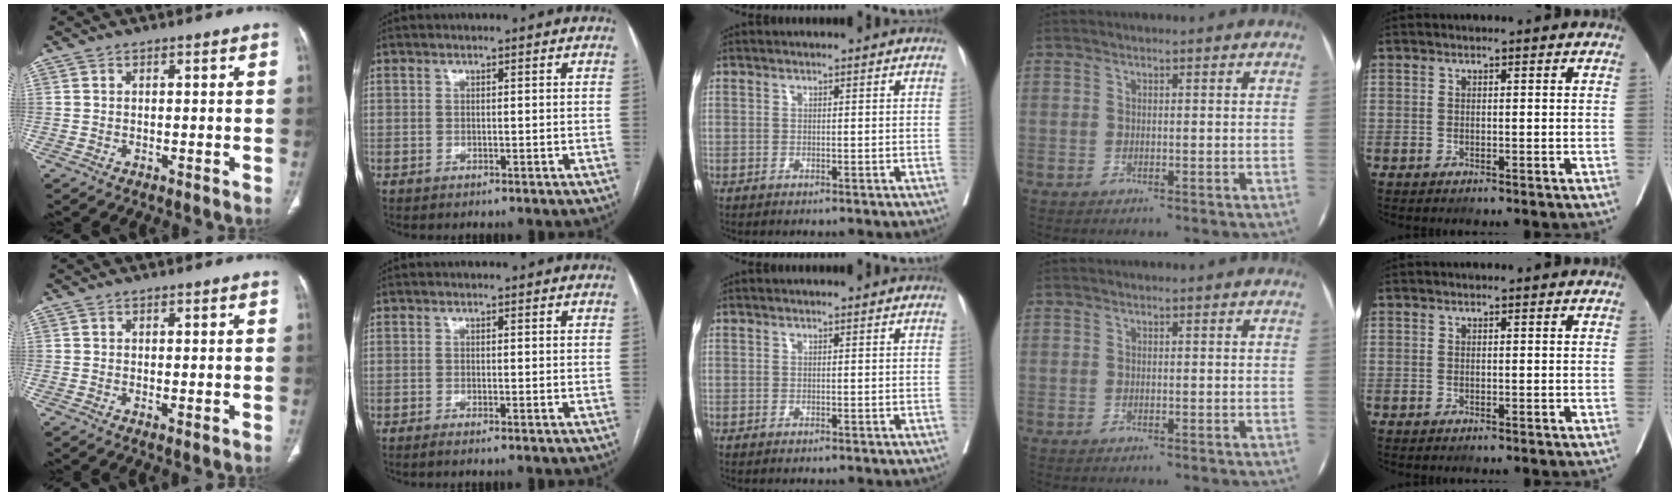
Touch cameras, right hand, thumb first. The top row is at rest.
{"thumb": {"total": 0.8, "force": [0.0, 0.2, 0.8], "torque": [-0.017, -0.006, 0.001]}, "index": {"total": 0.9, "force": [-0.5, -0.1, 0.7], "torque": [-0.013, 0.000, -0.011]}}